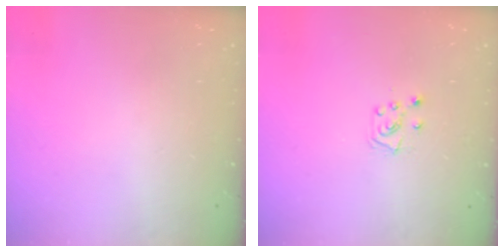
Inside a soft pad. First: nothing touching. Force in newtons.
{"total": 5.4, "press": 5.4, "slide": 0.6}